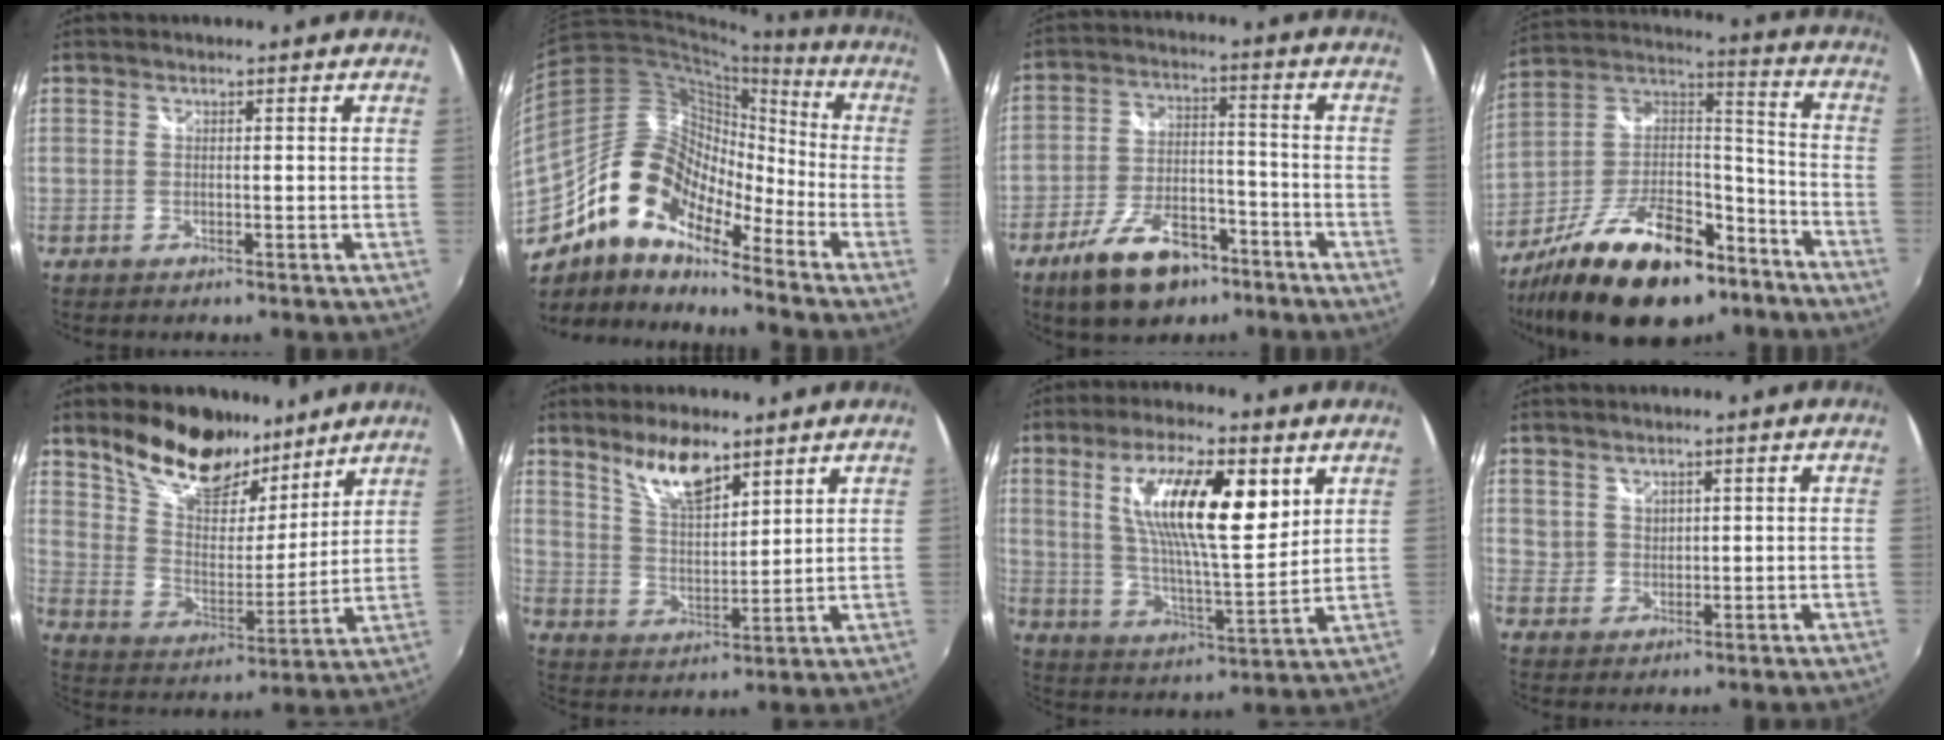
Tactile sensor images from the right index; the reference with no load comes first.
{"total": 16.5, "force": [-10.3, 8.0, 10.1], "torque": [-0.180, 0.006, -0.213]}
{"total": 14.0, "force": [-9.1, 6.9, 8.1], "torque": [-0.170, 0.003, -0.147]}
{"total": 27.1, "force": [-17.0, 12.6, 17.0], "torque": [-0.316, 0.007, -0.268]}
{"total": 17.8, "force": [12.9, 8.4, 8.8], "torque": [-0.175, 0.024, 0.234]}
{"total": 9.4, "force": [6.8, 3.0, 5.8], "torque": [-0.100, 0.002, 0.132]}
{"total": 17.5, "force": [6.5, 4.7, 15.5], "torque": [-0.271, 0.002, 0.115]}
{"total": 2.8, "force": [2.0, 2.0, 0.3], "torque": [0.004, 0.005, 0.040]}